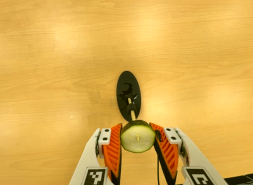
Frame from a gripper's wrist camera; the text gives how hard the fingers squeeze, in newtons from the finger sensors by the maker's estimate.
{"total": 10.2, "left": 9.9, "right": 10.6}